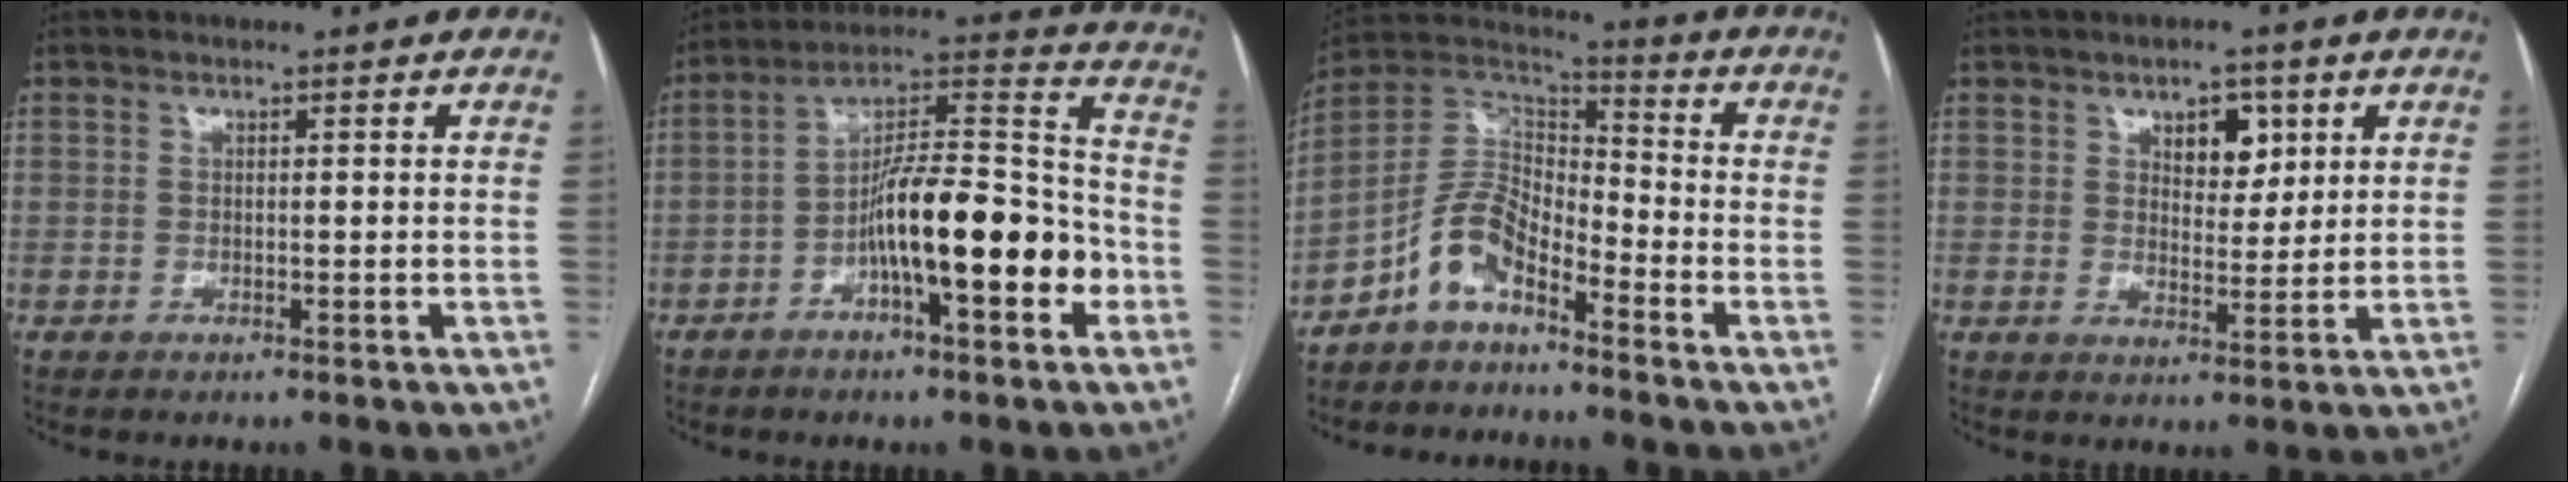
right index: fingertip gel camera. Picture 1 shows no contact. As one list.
[{"total": 15.8, "force": [-5.4, 3.1, 14.5], "torque": [-0.235, 0.023, -0.088]}, {"total": 8.7, "force": [-5.7, 3.8, 5.3], "torque": [-0.116, 0.029, -0.115]}, {"total": 5.3, "force": [2.6, 3.0, 3.5], "torque": [-0.047, 0.004, 0.041]}]